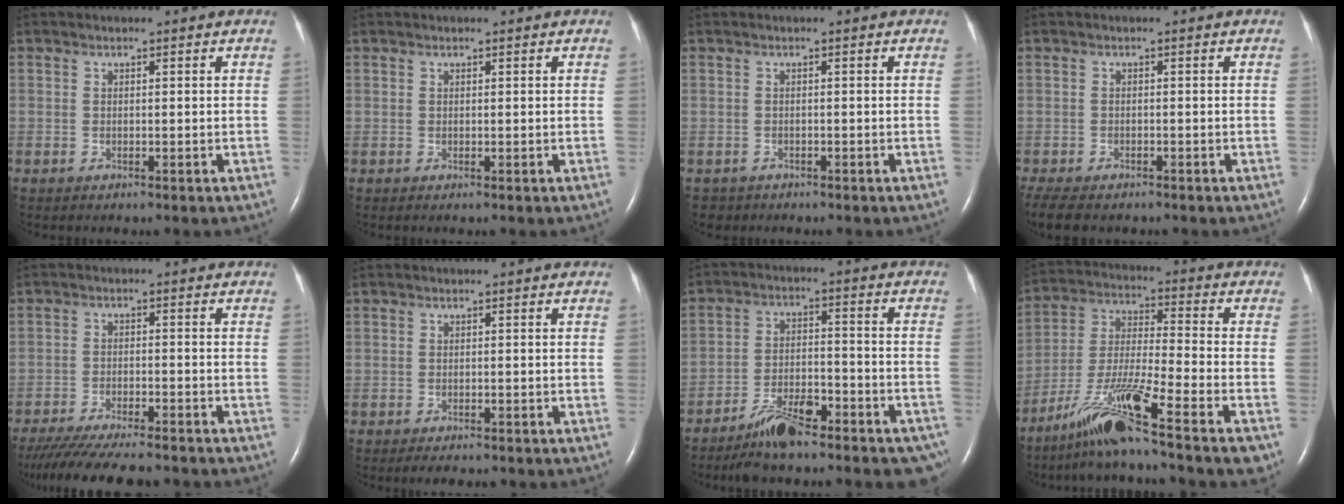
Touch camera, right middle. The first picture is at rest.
{"total": 0.0}
{"total": 1.5, "force": [-1.1, 0.9, -0.3], "torque": [-0.005, 0.001, -0.018]}
{"total": 7.8, "force": [-6.2, 3.1, 3.7], "torque": [-0.078, -0.011, -0.091]}
{"total": 14.9, "force": [-13.1, 1.9, 6.8], "torque": [-0.118, -0.032, -0.193]}
{"total": 2.6, "force": [-2.1, 0.8, 1.2], "torque": [-0.016, -0.005, -0.023]}
{"total": 11.3, "force": [-8.8, 2.8, 6.5], "torque": [-0.094, 0.007, -0.146]}
{"total": 15.4, "force": [-10.4, -0.4, 11.3], "torque": [-0.231, -0.031, -0.190]}